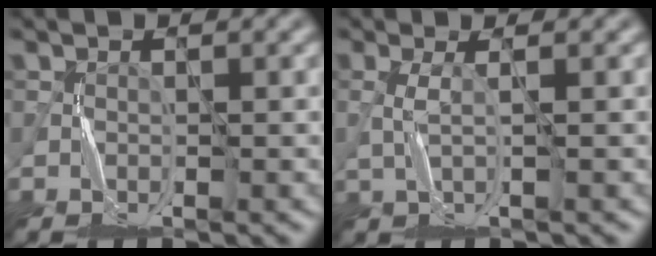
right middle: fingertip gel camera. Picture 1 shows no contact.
{"total": 1.5, "force": [-0.1, 0.3, 1.5], "torque": [-0.033, 0.003, -0.001]}